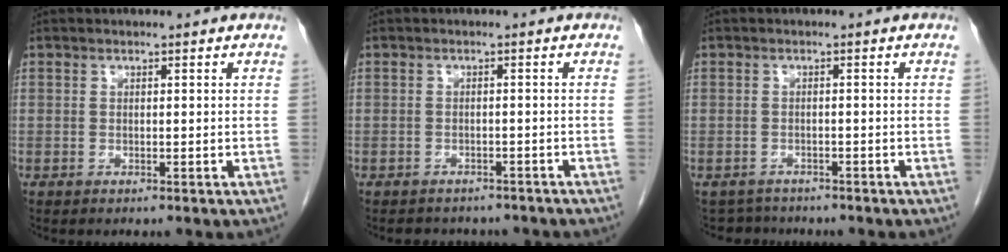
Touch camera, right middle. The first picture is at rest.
{"total": 6.8, "force": [-6.1, 2.8, 1.5], "torque": [-0.016, 0.007, -0.066]}
{"total": 3.0, "force": [-2.7, 1.2, -0.6], "torque": [0.009, -0.001, -0.044]}